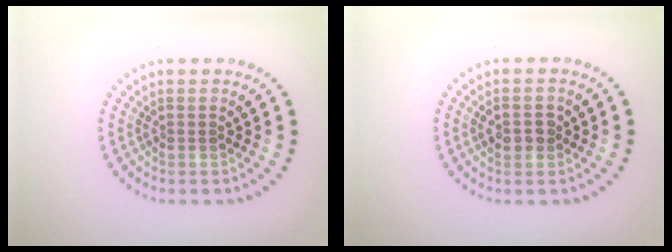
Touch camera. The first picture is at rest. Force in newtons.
{"total": 1.9, "press": 1.9, "slide": 0.2}